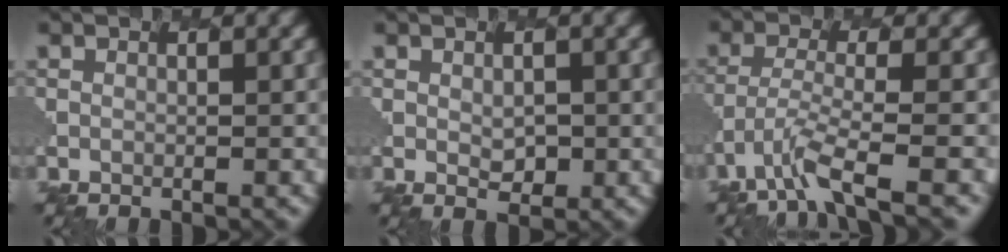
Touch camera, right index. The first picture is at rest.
{"total": 1.3, "force": [0.1, 1.1, 0.7], "torque": [-0.021, -0.004, 0.003]}
{"total": 3.6, "force": [-2.8, 0.2, 2.3], "torque": [-0.058, -0.004, -0.067]}